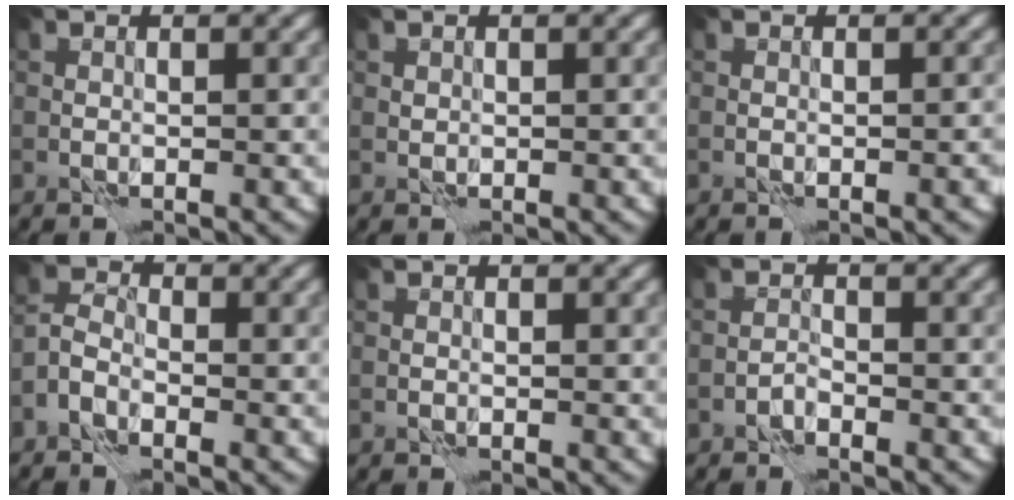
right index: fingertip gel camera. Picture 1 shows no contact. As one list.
[{"total": 0.6, "force": [-0.1, 0.6, 0.2], "torque": [-0.005, 0.000, -0.002]}, {"total": 1.4, "force": [-0.7, 0.3, 1.2], "torque": [-0.016, 0.001, -0.010]}, {"total": 2.4, "force": [-1.6, 1.4, 1.2], "torque": [-0.027, 0.006, -0.045]}, {"total": 0.0}, {"total": 0.8, "force": [-0.7, 0.2, 0.3], "torque": [-0.008, 0.004, -0.018]}]